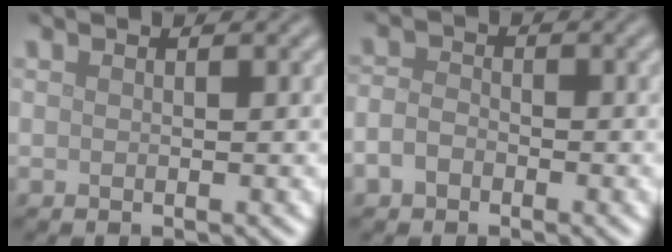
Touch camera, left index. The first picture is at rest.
{"total": 1.9, "force": [-1.0, 1.4, 0.9], "torque": [-0.018, 0.002, -0.026]}